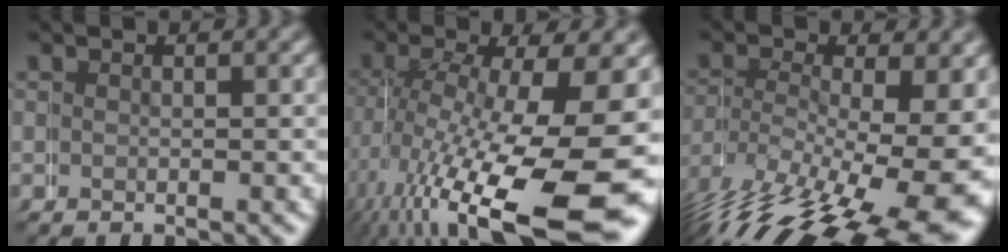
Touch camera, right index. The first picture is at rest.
{"total": 11.3, "force": [-3.4, 4.8, 9.6], "torque": [-0.158, -0.037, -0.022]}
{"total": 9.9, "force": [-3.6, 4.8, 7.9], "torque": [-0.135, -0.035, -0.028]}